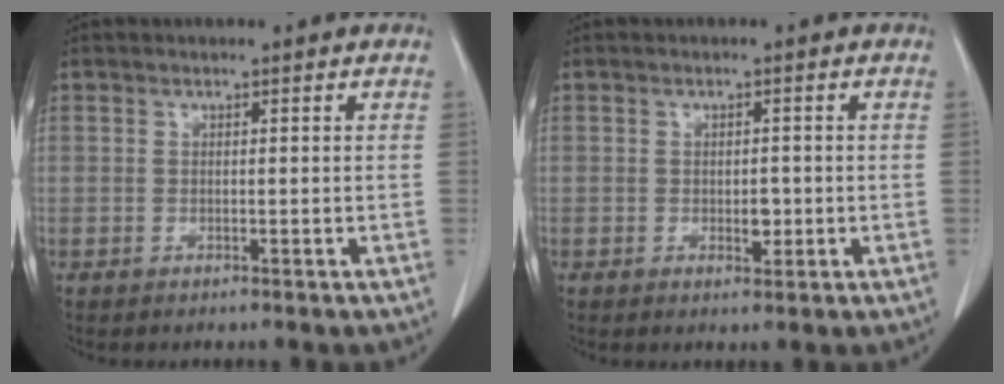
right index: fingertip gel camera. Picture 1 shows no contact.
{"total": 2.0, "force": [-0.4, 1.1, 1.6], "torque": [-0.020, 0.001, -0.002]}